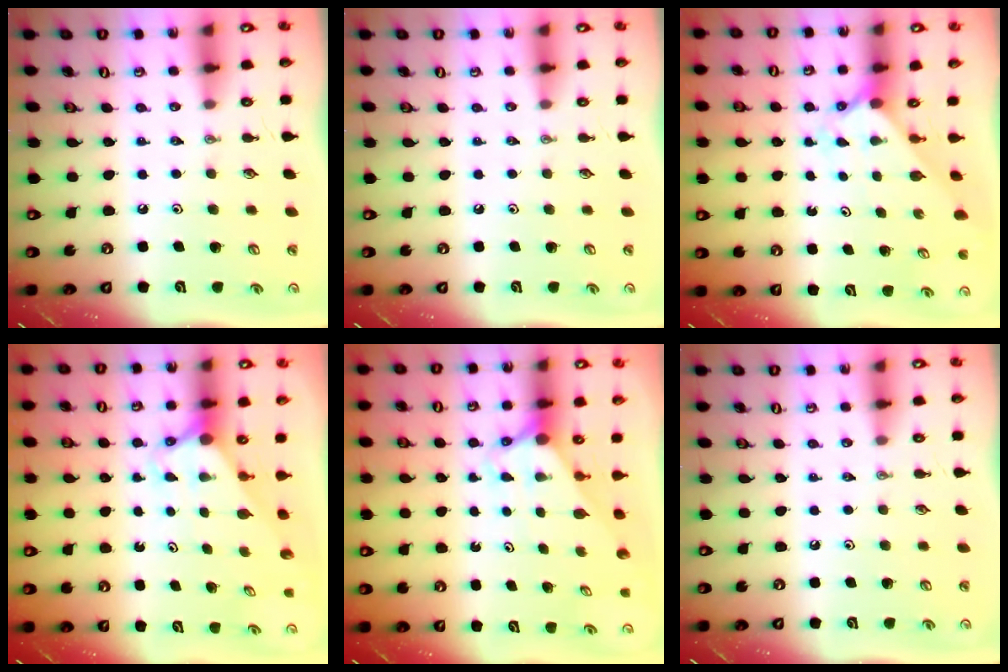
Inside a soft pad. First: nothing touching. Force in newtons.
{"total": 0.0}
{"total": 2.0, "press": 2.0, "slide": 0.2}
{"total": 2.8, "press": 2.8, "slide": 0.0}
{"total": 2.8, "press": 2.8, "slide": 0.0}
{"total": 0.0}